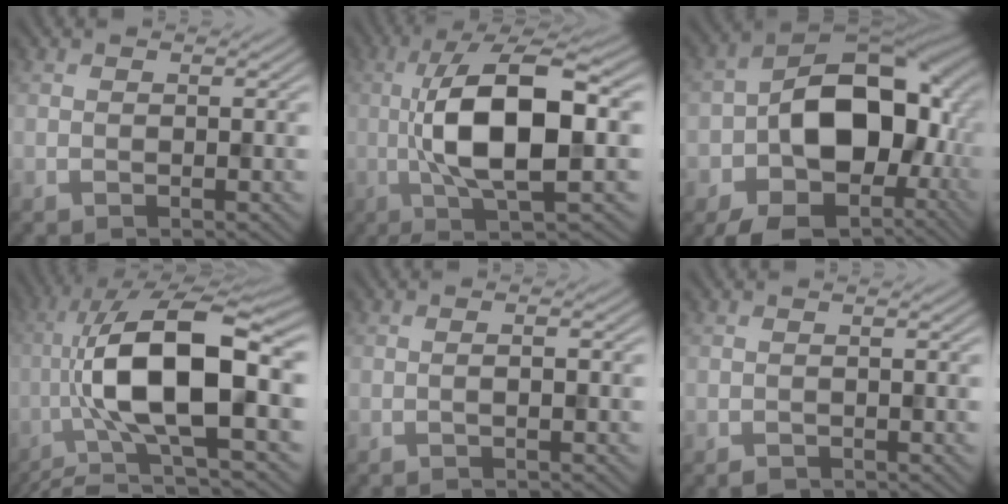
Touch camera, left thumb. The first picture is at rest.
{"total": 13.2, "force": [-0.8, 3.9, 12.5], "torque": [-0.235, 0.009, -0.019]}
{"total": 17.4, "force": [-4.0, 11.7, 12.3], "torque": [-0.181, -0.016, -0.069]}
{"total": 15.6, "force": [-1.8, 5.1, 14.7], "torque": [-0.275, 0.021, -0.040]}
{"total": 0.9, "force": [-0.5, -0.3, 0.7], "torque": [-0.015, 0.006, -0.013]}
{"total": 0.7, "force": [-0.7, 0.2, -0.1], "torque": [0.000, 0.000, -0.015]}